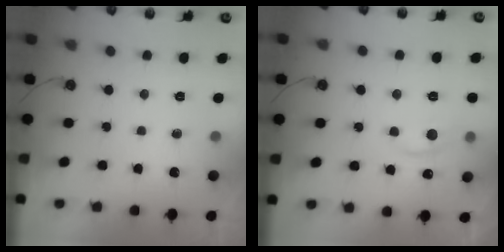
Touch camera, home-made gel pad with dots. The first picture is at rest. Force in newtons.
{"total": 1.3, "press": 1.1, "slide": 0.7}